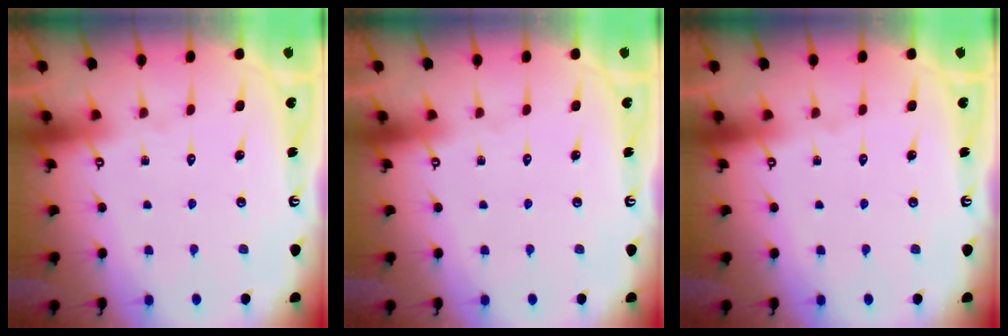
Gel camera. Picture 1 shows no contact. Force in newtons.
{"total": 0.0}
{"total": 0.0}